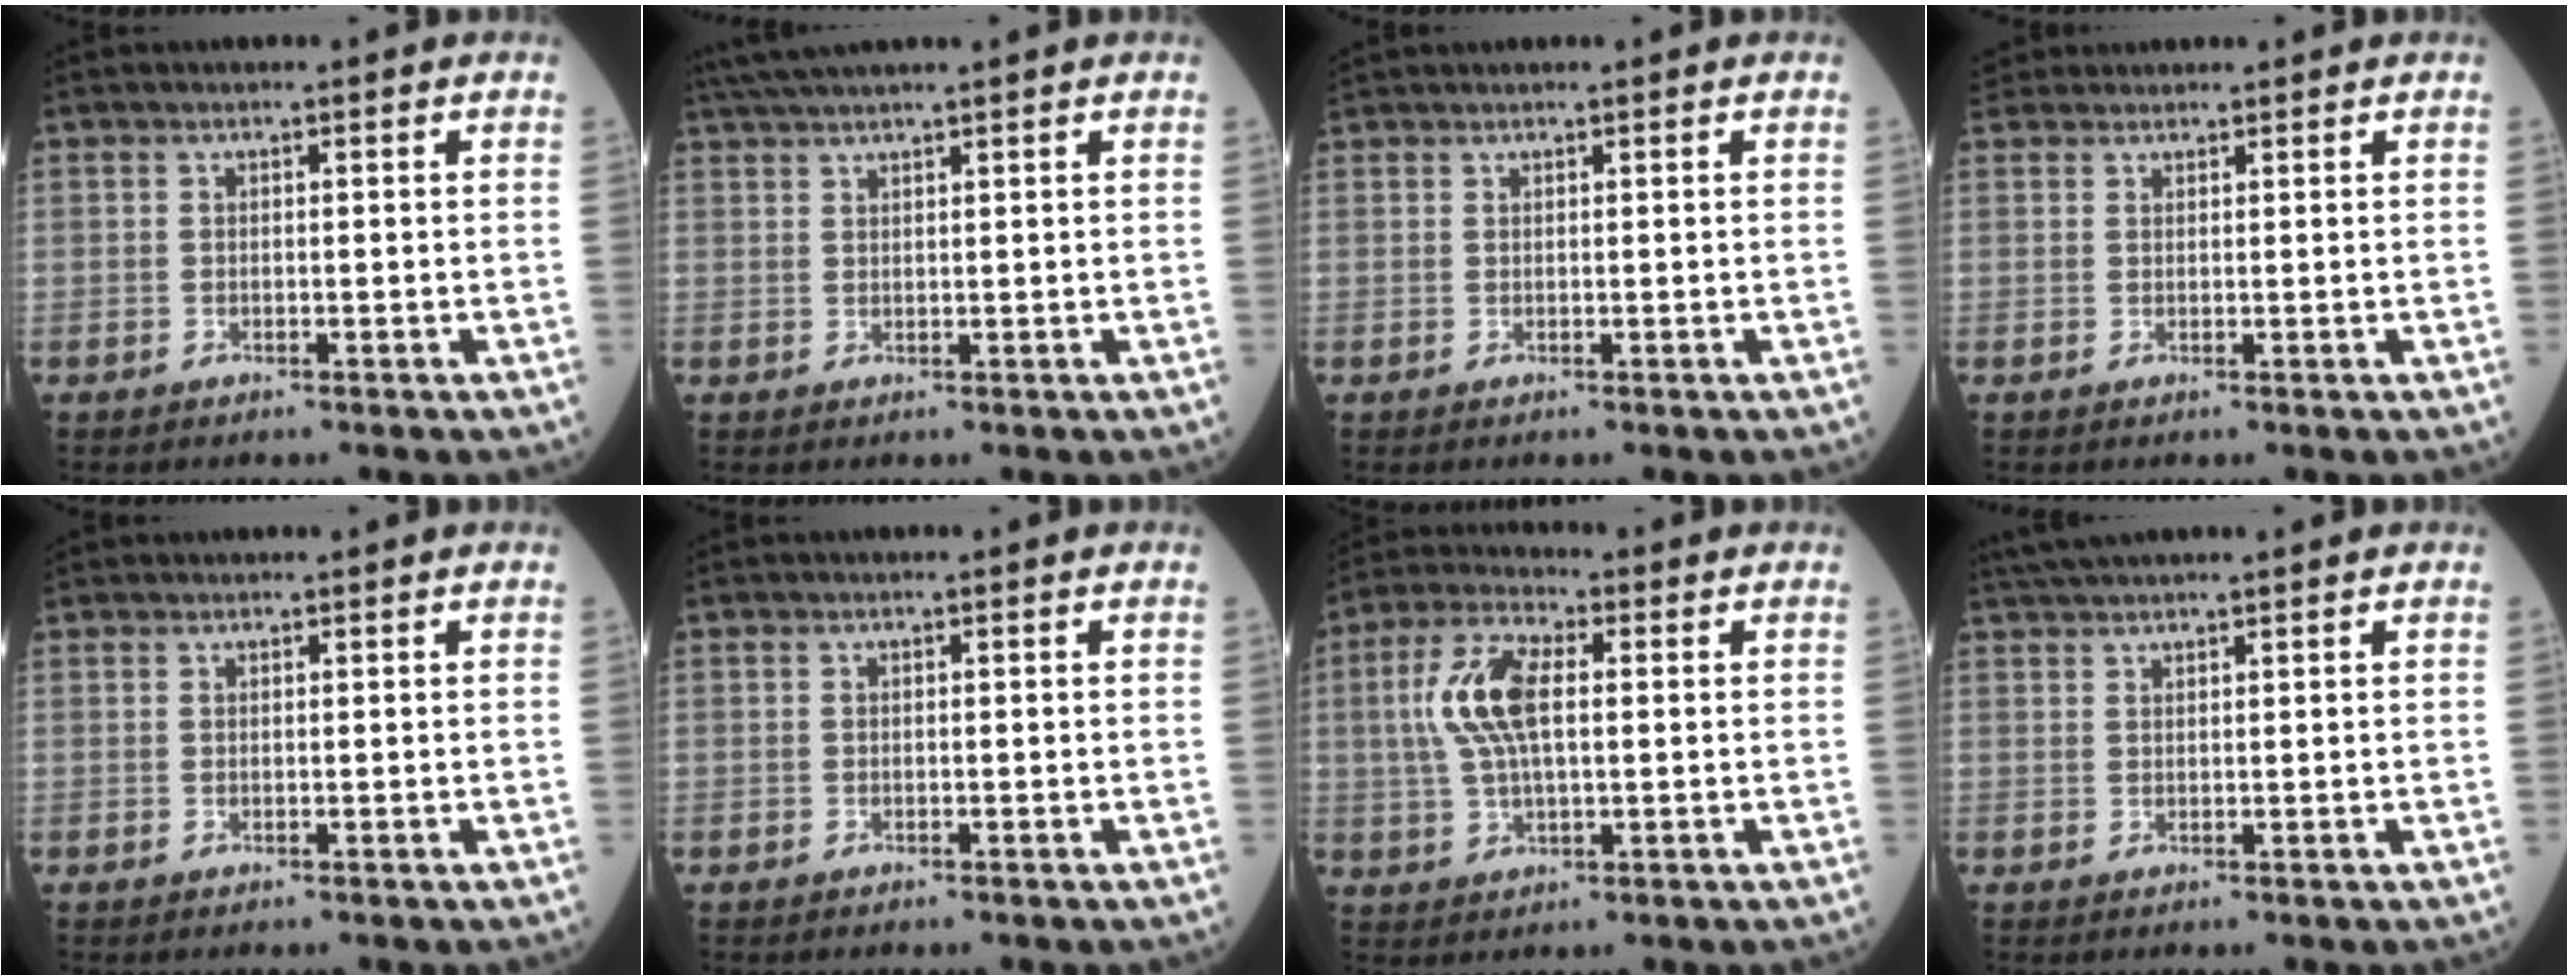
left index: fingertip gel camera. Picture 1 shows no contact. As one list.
[{"total": 6.3, "force": [5.3, -0.9, 3.2], "torque": [-0.055, 0.034, 0.096]}, {"total": 0.7, "force": [0.7, -0.1, 0.0], "torque": [-0.009, 0.015, 0.022]}, {"total": 2.9, "force": [2.8, 0.8, 0.2], "torque": [-0.009, 0.029, 0.051]}, {"total": 0.7, "force": [0.6, 0.2, -0.1], "torque": [-0.008, 0.009, 0.013]}, {"total": 0.0}, {"total": 9.2, "force": [1.4, 3.4, 8.4], "torque": [-0.190, 0.017, 0.026]}, {"total": 5.0, "force": [4.4, -0.4, 2.4], "torque": [-0.042, 0.035, 0.082]}]